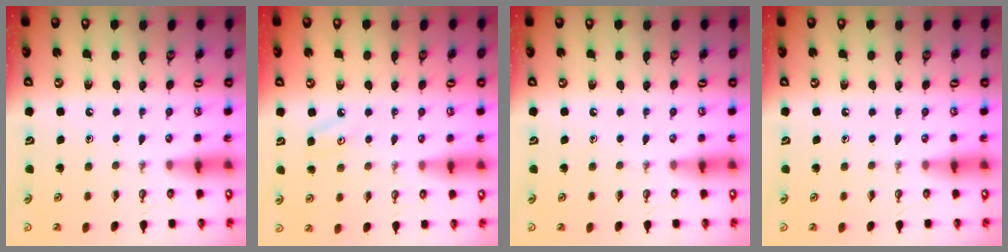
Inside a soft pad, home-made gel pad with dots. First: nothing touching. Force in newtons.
{"total": 3.4, "press": 3.4, "slide": 0.5}
{"total": 0.0}
{"total": 0.0}